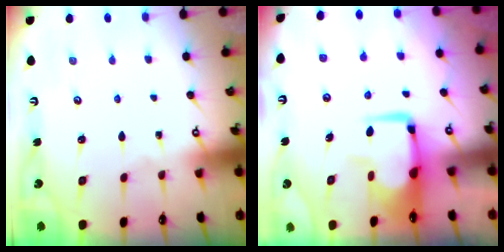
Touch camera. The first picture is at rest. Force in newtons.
{"total": 2.6, "press": 2.4, "slide": 1.0}